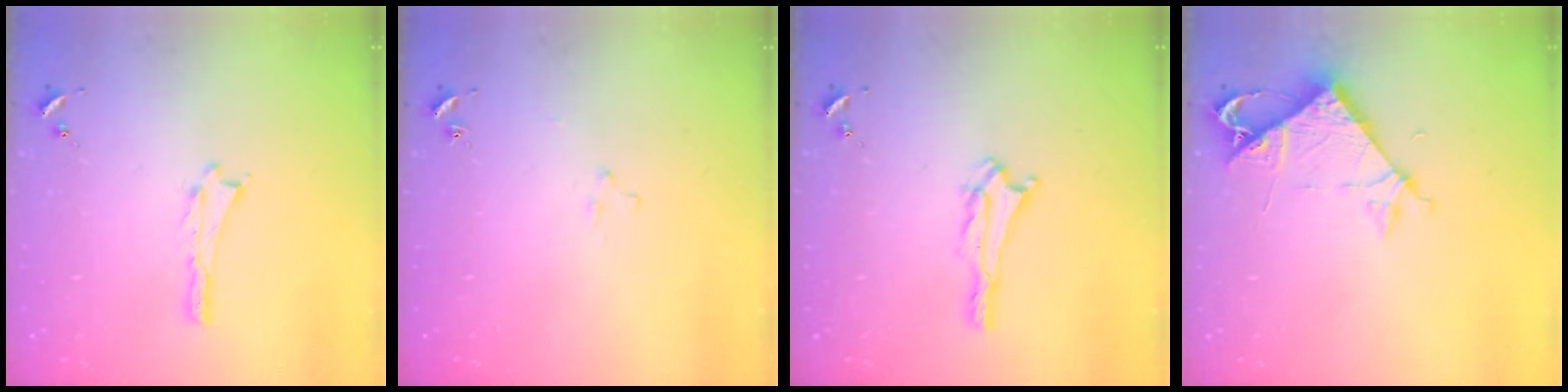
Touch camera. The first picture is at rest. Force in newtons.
{"total": 2.2, "press": 2.2, "slide": 0.2}
{"total": 1.0, "press": 1.0, "slide": 0.1}
{"total": 6.0, "press": 6.0, "slide": 0.4}